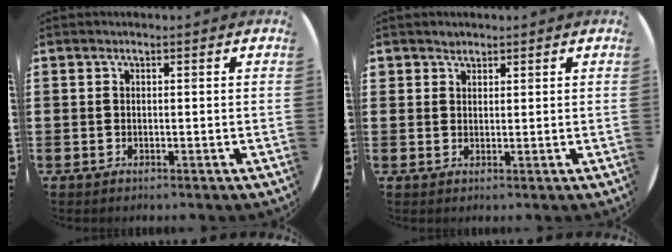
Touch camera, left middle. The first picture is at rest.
{"total": 1.4, "force": [1.3, 0.7, 0.0], "torque": [0.007, -0.002, 0.024]}